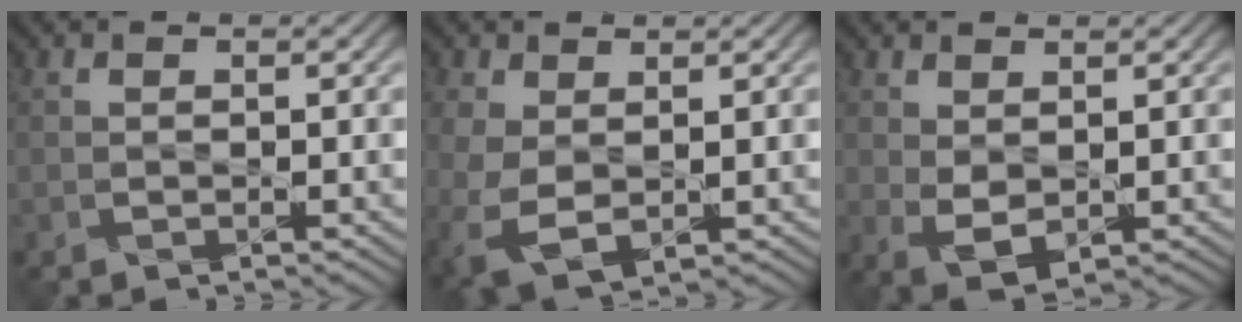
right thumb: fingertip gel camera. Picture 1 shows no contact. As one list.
[{"total": 5.3, "force": [-0.9, 3.3, 4.1], "torque": [-0.116, -0.009, -0.021]}, {"total": 3.1, "force": [0.8, 1.6, 2.5], "torque": [-0.063, -0.005, 0.018]}]